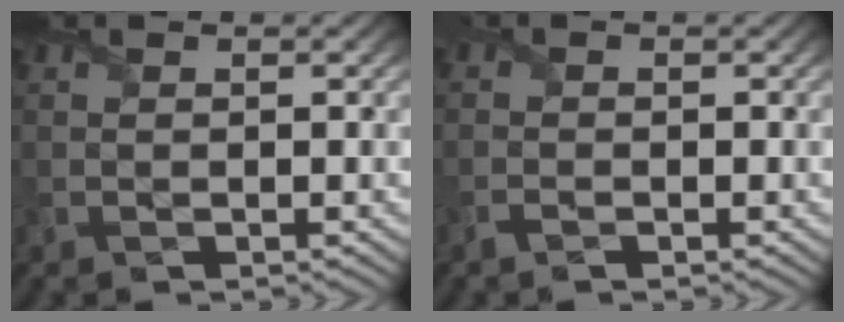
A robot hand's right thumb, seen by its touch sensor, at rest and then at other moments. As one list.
[{"total": 1.3, "force": [-0.9, 0.6, 0.7], "torque": [-0.018, 0.000, -0.023]}]